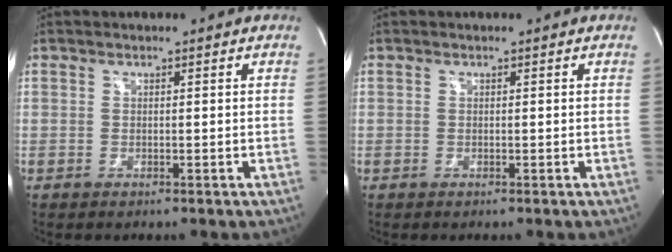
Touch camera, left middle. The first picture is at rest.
{"total": 0.0}